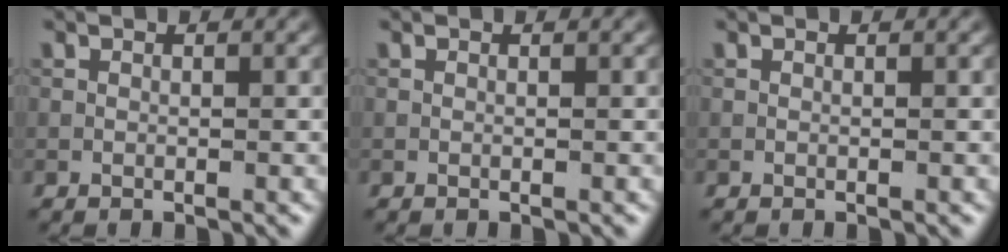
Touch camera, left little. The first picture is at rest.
{"total": 0.0}
{"total": 0.0}